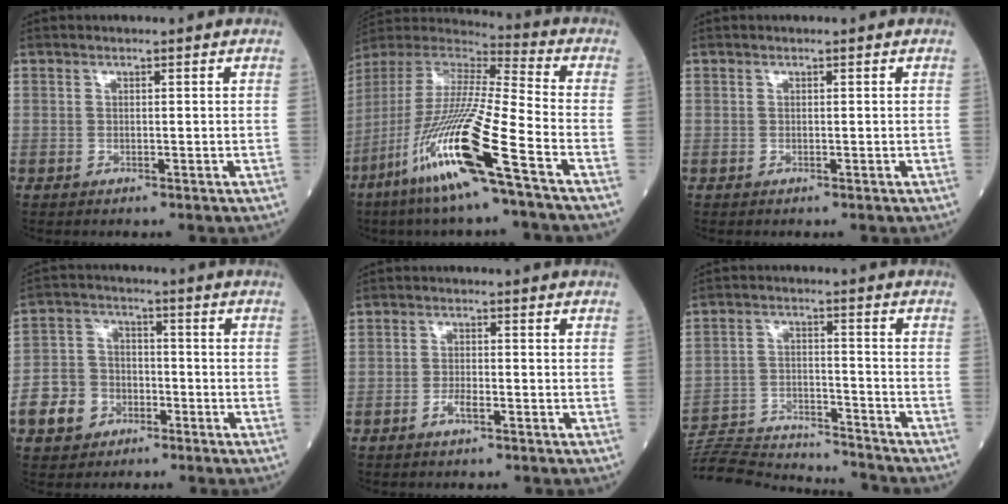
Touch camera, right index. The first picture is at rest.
{"total": 20.6, "force": [-10.1, -0.1, 17.9], "torque": [-0.409, -0.059, -0.205]}
{"total": 0.0}
{"total": 7.8, "force": [-3.8, 6.2, 2.8], "torque": [-0.073, 0.017, -0.067]}
{"total": 2.0, "force": [-1.3, 0.5, 1.5], "torque": [-0.028, 0.002, -0.024]}
{"total": 17.3, "force": [-16.9, 1.2, 3.3], "torque": [-0.070, 0.008, -0.260]}